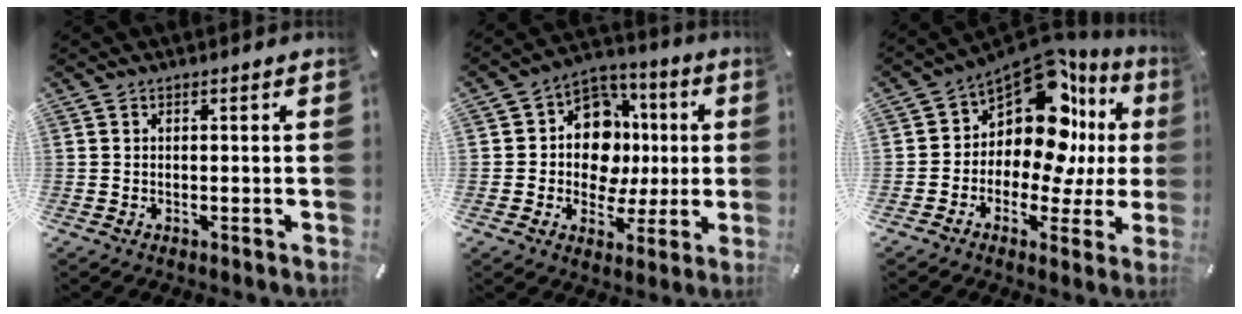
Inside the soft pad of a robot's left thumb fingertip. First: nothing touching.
{"total": 14.1, "force": [-0.7, 12.1, 7.2], "torque": [-0.115, 0.012, -0.002]}
{"total": 15.2, "force": [6.0, 8.7, 10.9], "torque": [-0.186, -0.068, 0.095]}